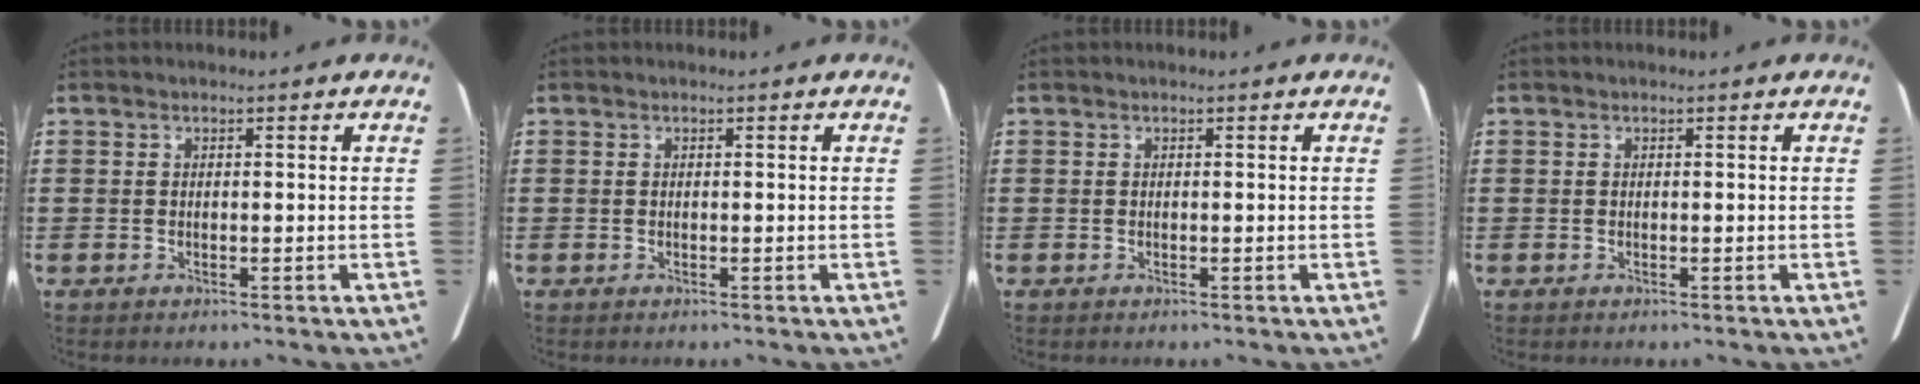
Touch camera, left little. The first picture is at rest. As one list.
[{"total": 0.0}, {"total": 0.0}, {"total": 0.0}]